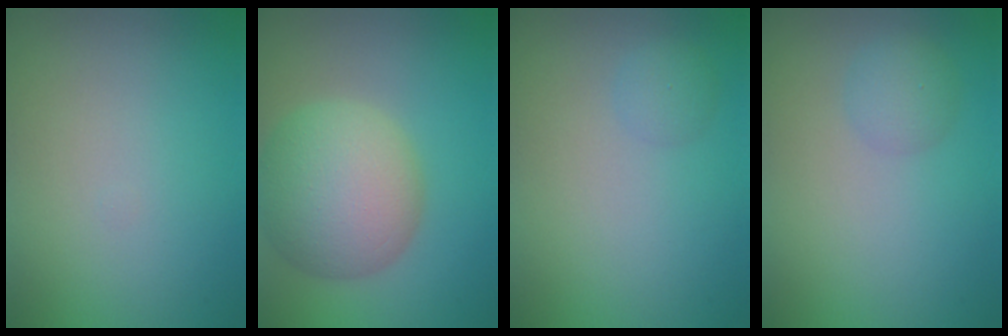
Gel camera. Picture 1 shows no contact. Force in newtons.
{"total": 8.5, "press": 8.5, "slide": 0.3}
{"total": 1.3, "press": 1.2, "slide": 0.1}
{"total": 1.9, "press": 1.9, "slide": 0.1}